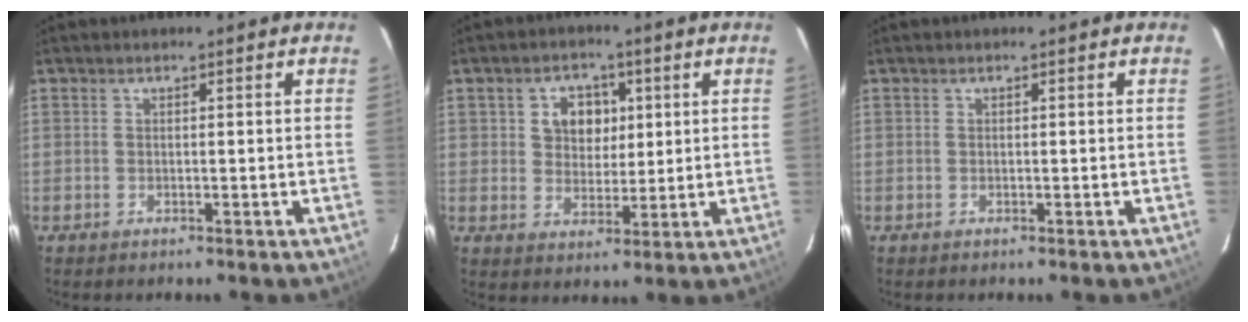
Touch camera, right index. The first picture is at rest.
{"total": 6.7, "force": [1.9, 5.5, 3.3], "torque": [-0.060, 0.017, 0.037]}
{"total": 0.0}